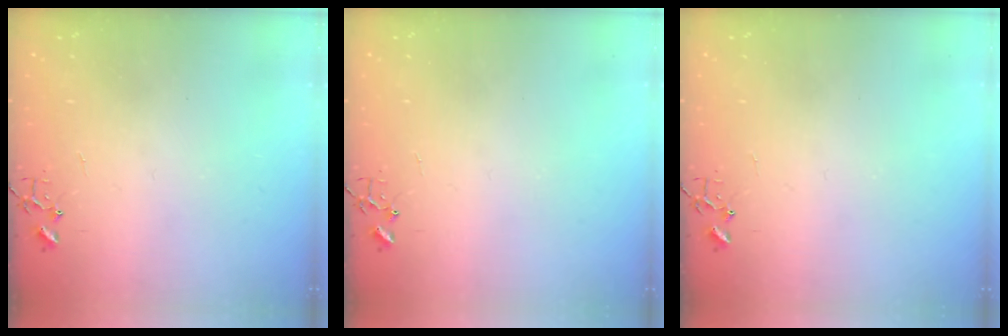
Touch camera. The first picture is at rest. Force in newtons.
{"total": 0.0}
{"total": 0.0}